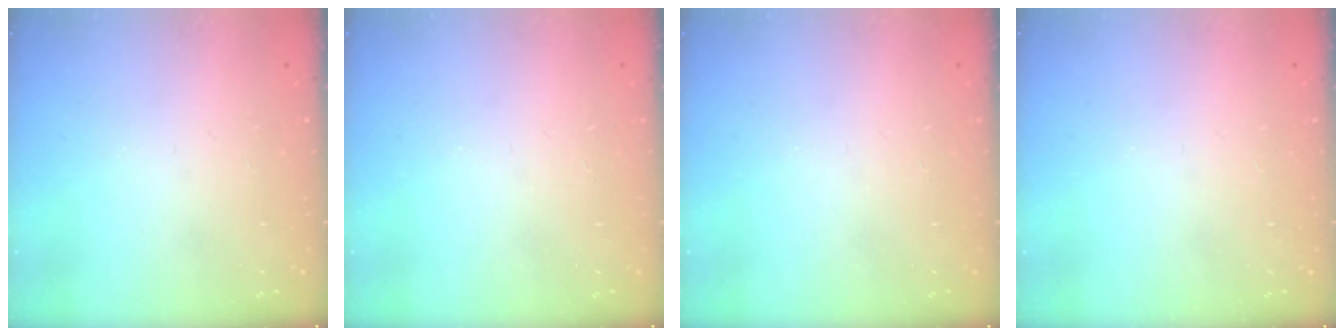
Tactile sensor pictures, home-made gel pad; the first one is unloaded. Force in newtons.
{"total": 0.0}
{"total": 0.0}
{"total": 0.0}